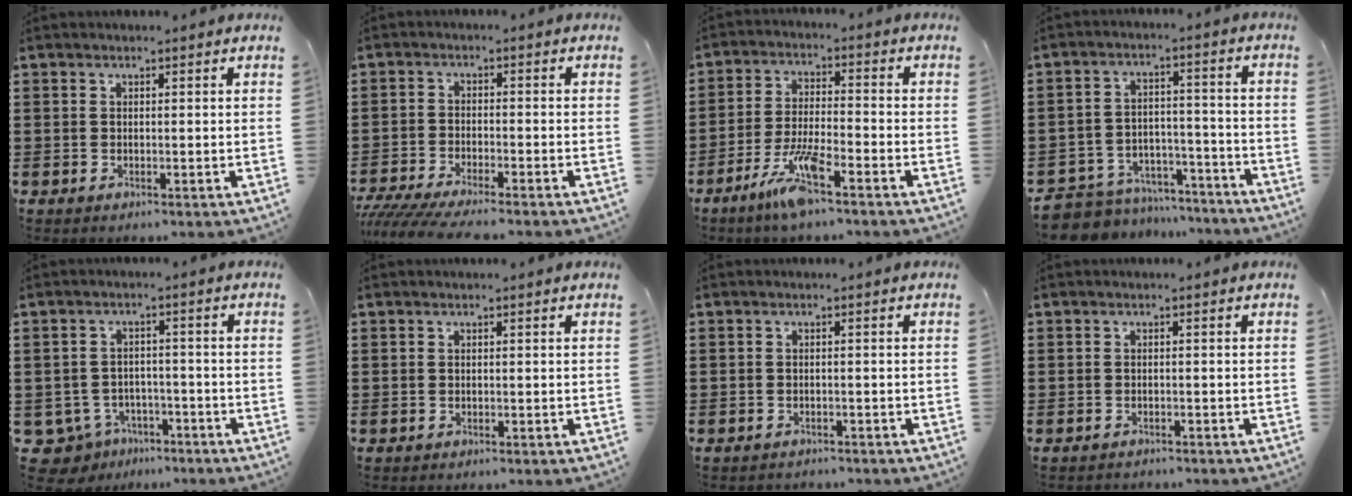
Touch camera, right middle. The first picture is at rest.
{"total": 4.6, "force": [-4.3, 0.3, 1.6], "torque": [-0.047, -0.017, -0.090]}
{"total": 7.5, "force": [-4.8, 1.1, 5.7], "torque": [-0.130, -0.010, -0.092]}
{"total": 7.3, "force": [-7.1, 1.5, 0.3], "torque": [-0.013, 0.018, -0.146]}
{"total": 4.5, "force": [-3.8, 2.3, 0.8], "torque": [-0.044, 0.000, -0.082]}
{"total": 0.0}
{"total": 1.2, "force": [-1.2, 0.3, -0.1], "torque": [-0.001, 0.003, -0.028]}
{"total": 1.3, "force": [-1.2, 0.5, -0.2], "torque": [0.002, 0.003, -0.028]}